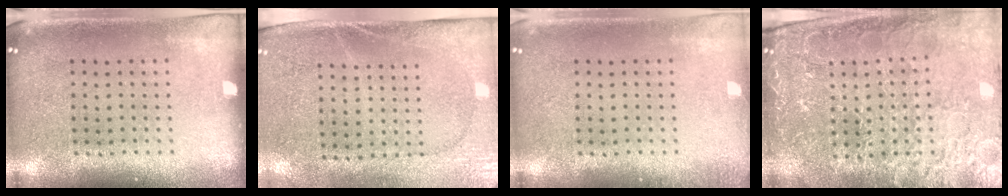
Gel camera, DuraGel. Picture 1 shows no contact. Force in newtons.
{"total": 2.7, "press": 2.2, "slide": 1.5}
{"total": 0.8, "press": 0.8, "slide": 0.1}
{"total": 4.0, "press": 3.9, "slide": 1.1}